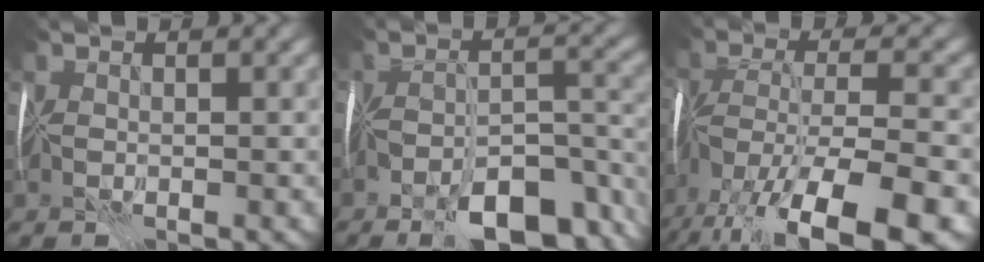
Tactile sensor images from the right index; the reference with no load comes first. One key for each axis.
{"total": 9.5, "fx": -6.3, "fy": 3.3, "fz": 6.2, "tx": -0.088, "ty": -0.006, "tz": -0.104}
{"total": 15.1, "fx": -10.1, "fy": 4.8, "fz": 10.1, "tx": -0.195, "ty": -0.023, "tz": -0.156}